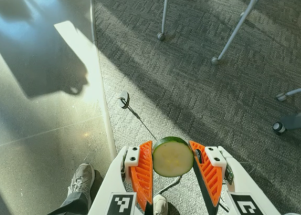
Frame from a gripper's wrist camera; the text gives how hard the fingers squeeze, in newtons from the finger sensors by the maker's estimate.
{"total": 8.0, "left": 7.9, "right": 8.1}